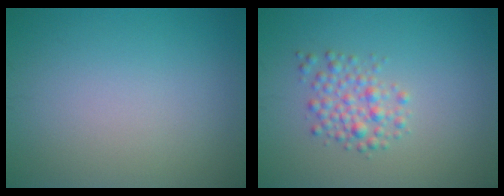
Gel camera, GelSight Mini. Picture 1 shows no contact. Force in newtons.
{"total": 2.5, "press": 2.5, "slide": 0.1}